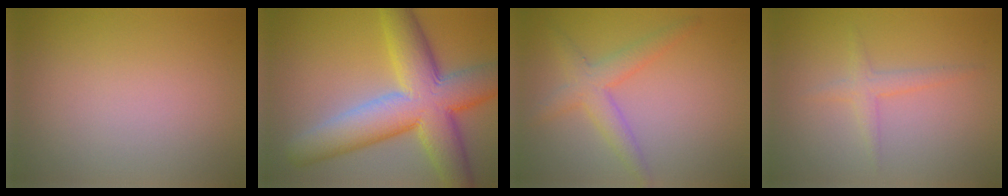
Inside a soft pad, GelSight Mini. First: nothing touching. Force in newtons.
{"total": 11.6, "press": 11.6, "slide": 0.5}
{"total": 3.2, "press": 3.2, "slide": 0.1}
{"total": 1.6, "press": 1.6, "slide": 0.1}